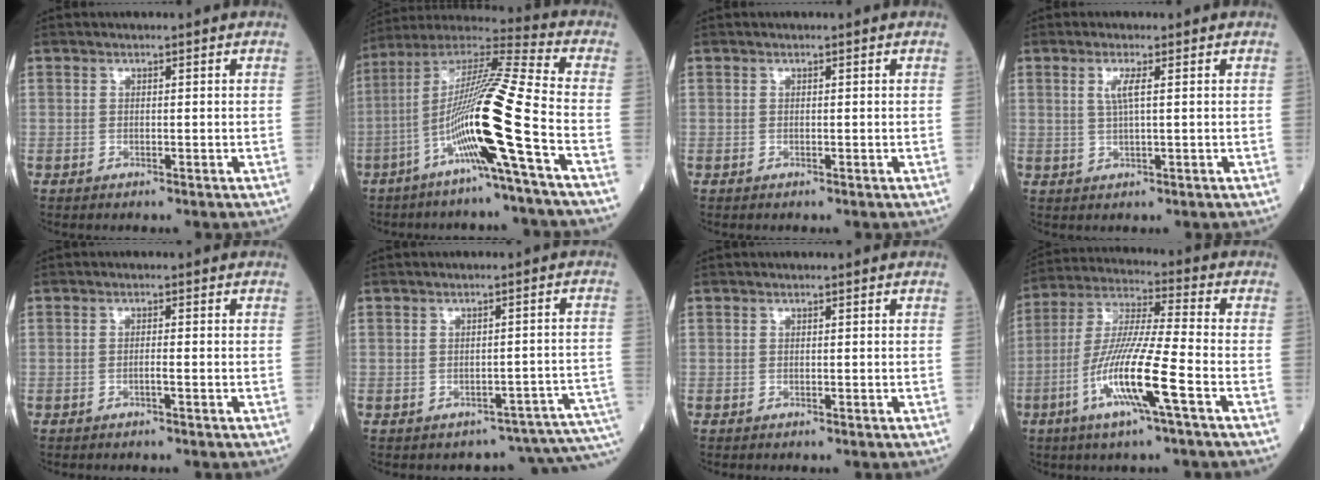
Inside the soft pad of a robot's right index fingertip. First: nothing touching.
{"total": 16.6, "force": [-5.8, -2.0, 15.4], "torque": [-0.297, -0.004, -0.117]}
{"total": 0.0}
{"total": 2.6, "force": [0.8, 0.0, 2.5], "torque": [-0.057, 0.000, 0.016]}
{"total": 0.9, "force": [-0.4, -0.3, 0.7], "torque": [-0.013, 0.001, -0.008]}
{"total": 7.0, "force": [-6.0, 2.2, 2.9], "torque": [-0.017, 0.044, -0.057]}
{"total": 0.0}
{"total": 13.4, "force": [-5.0, -0.2, 12.4], "torque": [-0.253, -0.010, -0.100]}